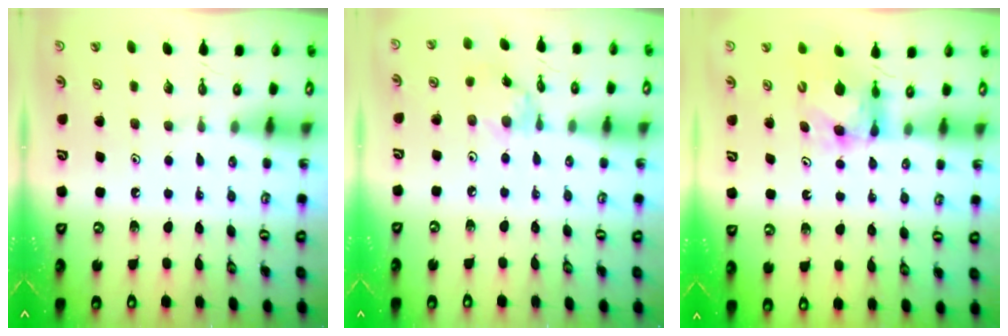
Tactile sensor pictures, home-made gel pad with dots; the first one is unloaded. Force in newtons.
{"total": 2.8, "press": 2.8, "slide": 0.1}
{"total": 6.1, "press": 6.1, "slide": 0.6}